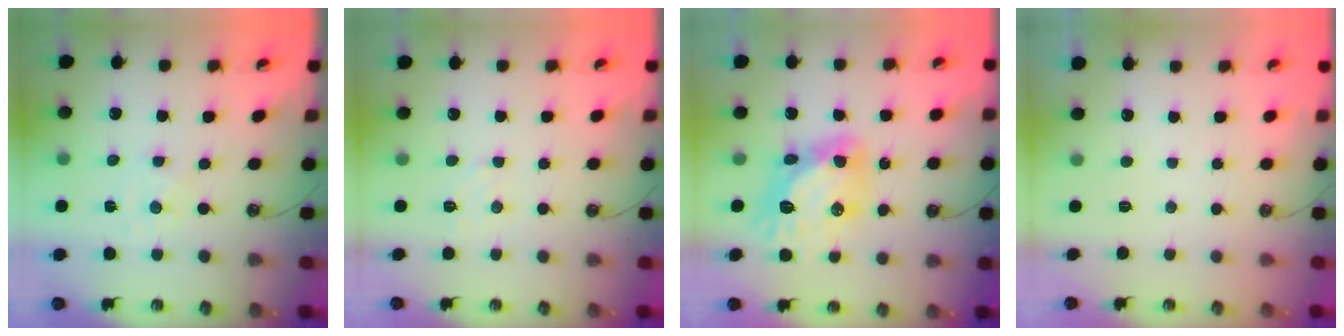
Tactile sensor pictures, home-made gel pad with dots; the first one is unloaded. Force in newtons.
{"total": 5.2, "press": 5.1, "slide": 0.6}
{"total": 13.3, "press": 13.3, "slide": 0.9}
{"total": 0.0}